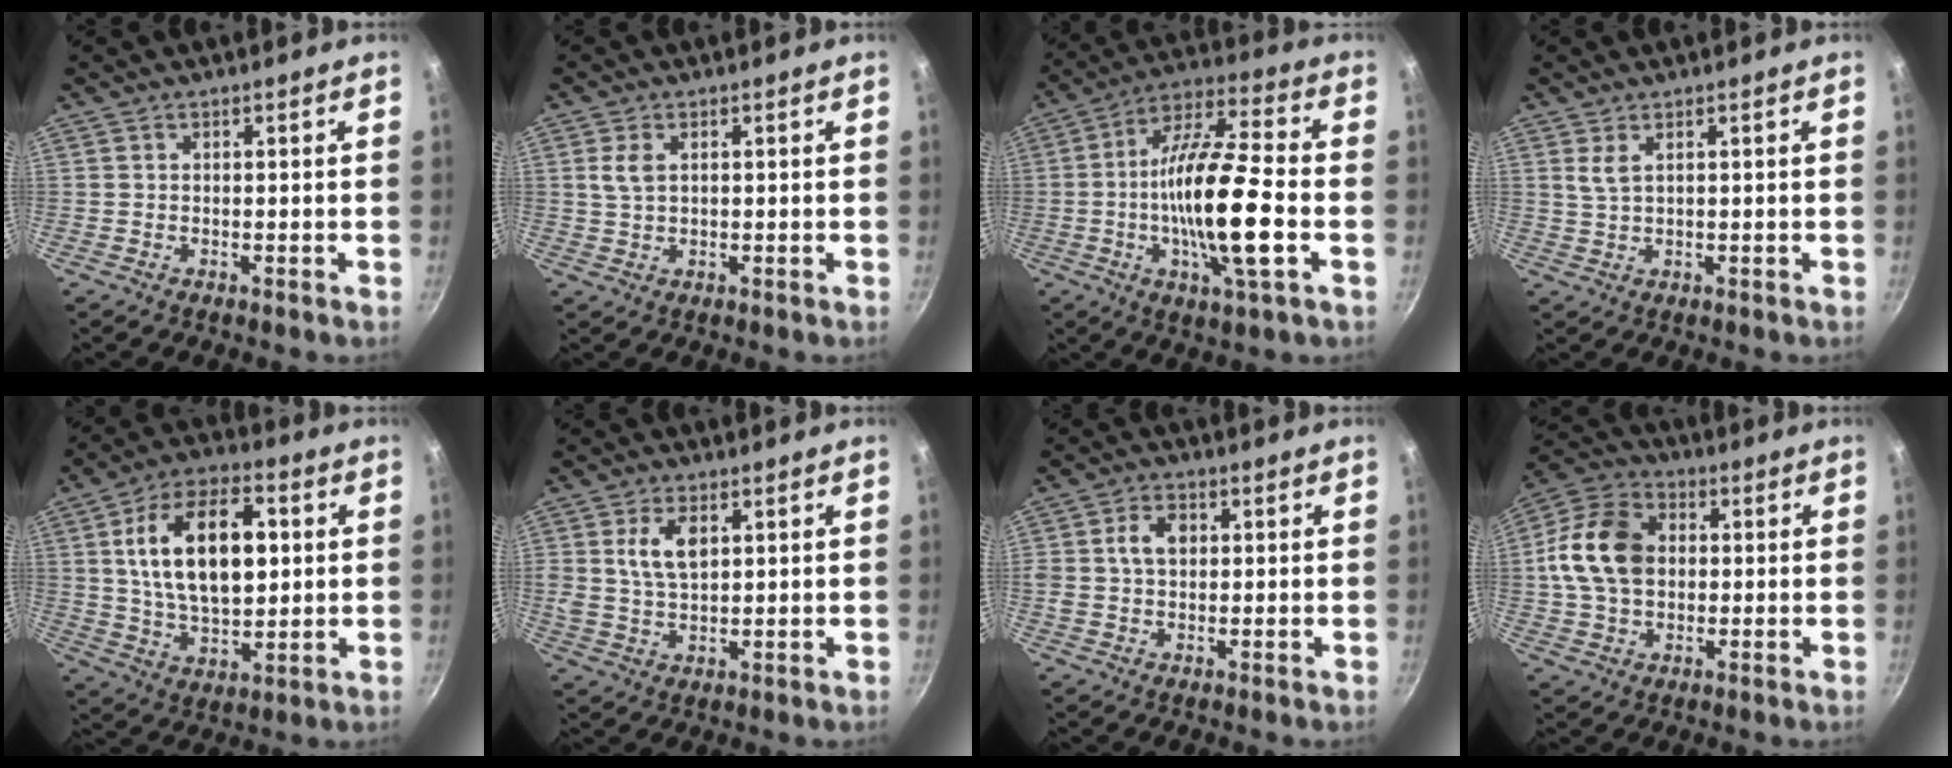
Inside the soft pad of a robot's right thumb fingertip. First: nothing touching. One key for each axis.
{"total": 3.4, "fx": 0.9, "fy": 2.0, "fz": 2.6, "tx": -0.050, "ty": 0.002, "tz": 0.017}
{"total": 19.0, "fx": -3.3, "fy": 4.4, "fz": 18.2, "tx": -0.326, "ty": 0.026, "tz": -0.072}
{"total": 2.4, "fx": 1.0, "fy": 1.0, "fz": 2.0, "tx": -0.039, "ty": -0.006, "tz": 0.023}
{"total": 19.4, "fx": 3.4, "fy": 11.0, "fz": 15.7, "tx": -0.244, "ty": 0.002, "tz": 0.056}
{"total": 7.0, "fx": 2.2, "fy": 3.9, "fz": 5.4, "tx": -0.096, "ty": -0.010, "tz": 0.041}
{"total": 5.5, "fx": 0.9, "fy": 3.9, "fz": 3.7, "tx": -0.054, "ty": 0.009, "tz": 0.010}
{"total": 14.4, "fx": 1.0, "fy": 10.7, "fz": 9.6, "tx": -0.157, "ty": 0.019, "tz": 0.003}